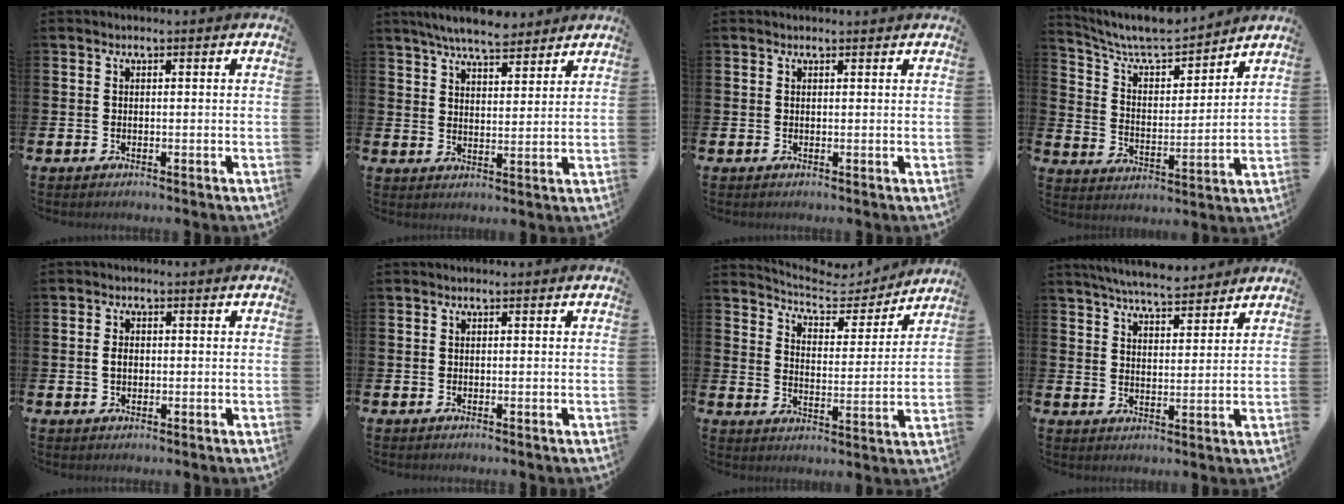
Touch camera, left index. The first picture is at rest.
{"total": 6.8, "force": [6.3, 1.3, 2.1], "torque": [-0.044, -0.026, 0.112]}
{"total": 0.5, "force": [0.5, 0.0, 0.1], "torque": [0.010, -0.004, 0.008]}
{"total": 8.3, "force": [7.8, 1.6, 2.3], "torque": [-0.076, -0.059, 0.134]}
{"total": 1.8, "force": [0.0, 1.3, 1.2], "torque": [-0.009, 0.003, -0.006]}
{"total": 0.0}
{"total": 5.9, "force": [5.4, 1.9, 1.6], "torque": [-0.046, -0.044, 0.084]}
{"total": 6.3, "force": [6.1, 0.7, 1.4], "torque": [-0.039, -0.029, 0.109]}